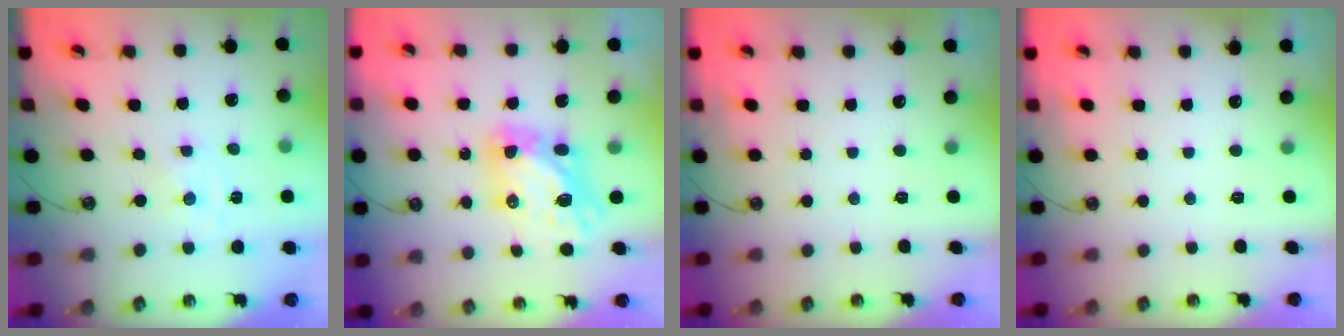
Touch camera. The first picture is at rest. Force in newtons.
{"total": 10.8, "press": 10.7, "slide": 1.2}
{"total": 0.0}
{"total": 0.0}